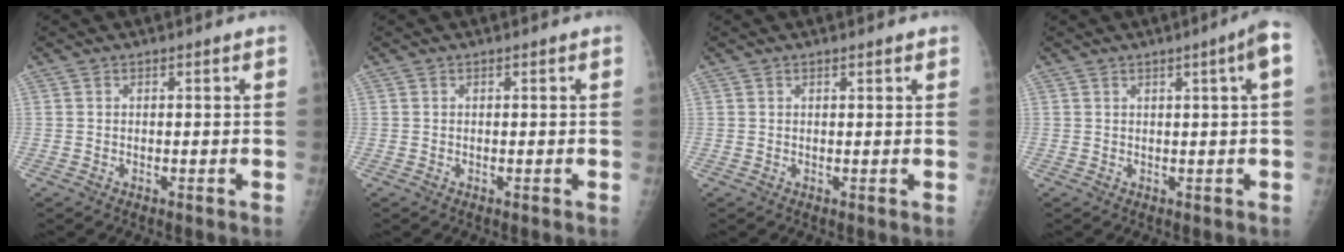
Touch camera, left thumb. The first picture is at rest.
{"total": 0.0}
{"total": 1.3, "force": [0.8, 0.4, 0.9], "torque": [-0.011, -0.002, 0.010]}
{"total": 4.1, "force": [1.0, -0.1, 4.0], "torque": [-0.056, 0.002, 0.014]}